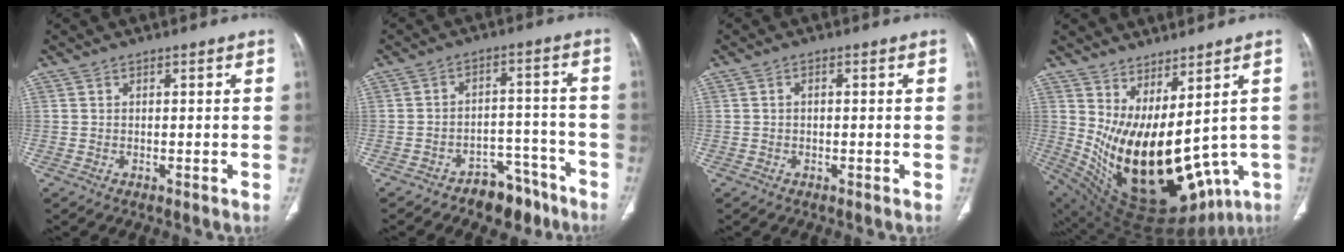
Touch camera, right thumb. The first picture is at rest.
{"total": 8.4, "force": [-6.4, 4.9, 2.4], "torque": [-0.004, 0.074, -0.092]}
{"total": 0.9, "force": [0.0, 0.6, 0.7], "torque": [-0.010, 0.003, -0.002]}
{"total": 21.5, "force": [1.0, 10.6, 18.7], "torque": [-0.292, -0.051, 0.064]}